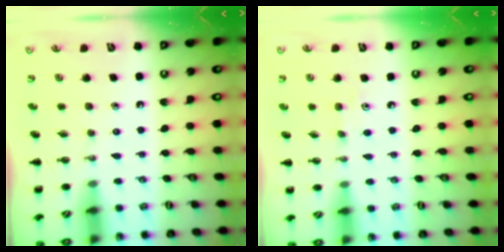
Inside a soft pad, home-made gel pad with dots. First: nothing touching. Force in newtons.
{"total": 2.8, "press": 2.7, "slide": 0.8}